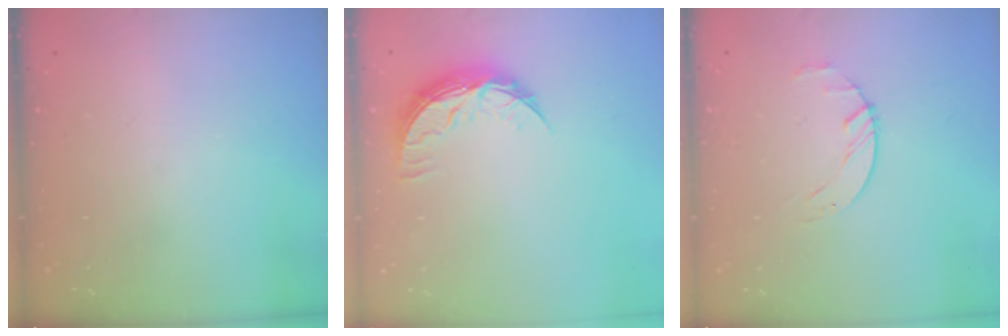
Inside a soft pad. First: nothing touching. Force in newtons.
{"total": 9.0, "press": 9.0, "slide": 0.5}
{"total": 1.6, "press": 1.6, "slide": 0.3}